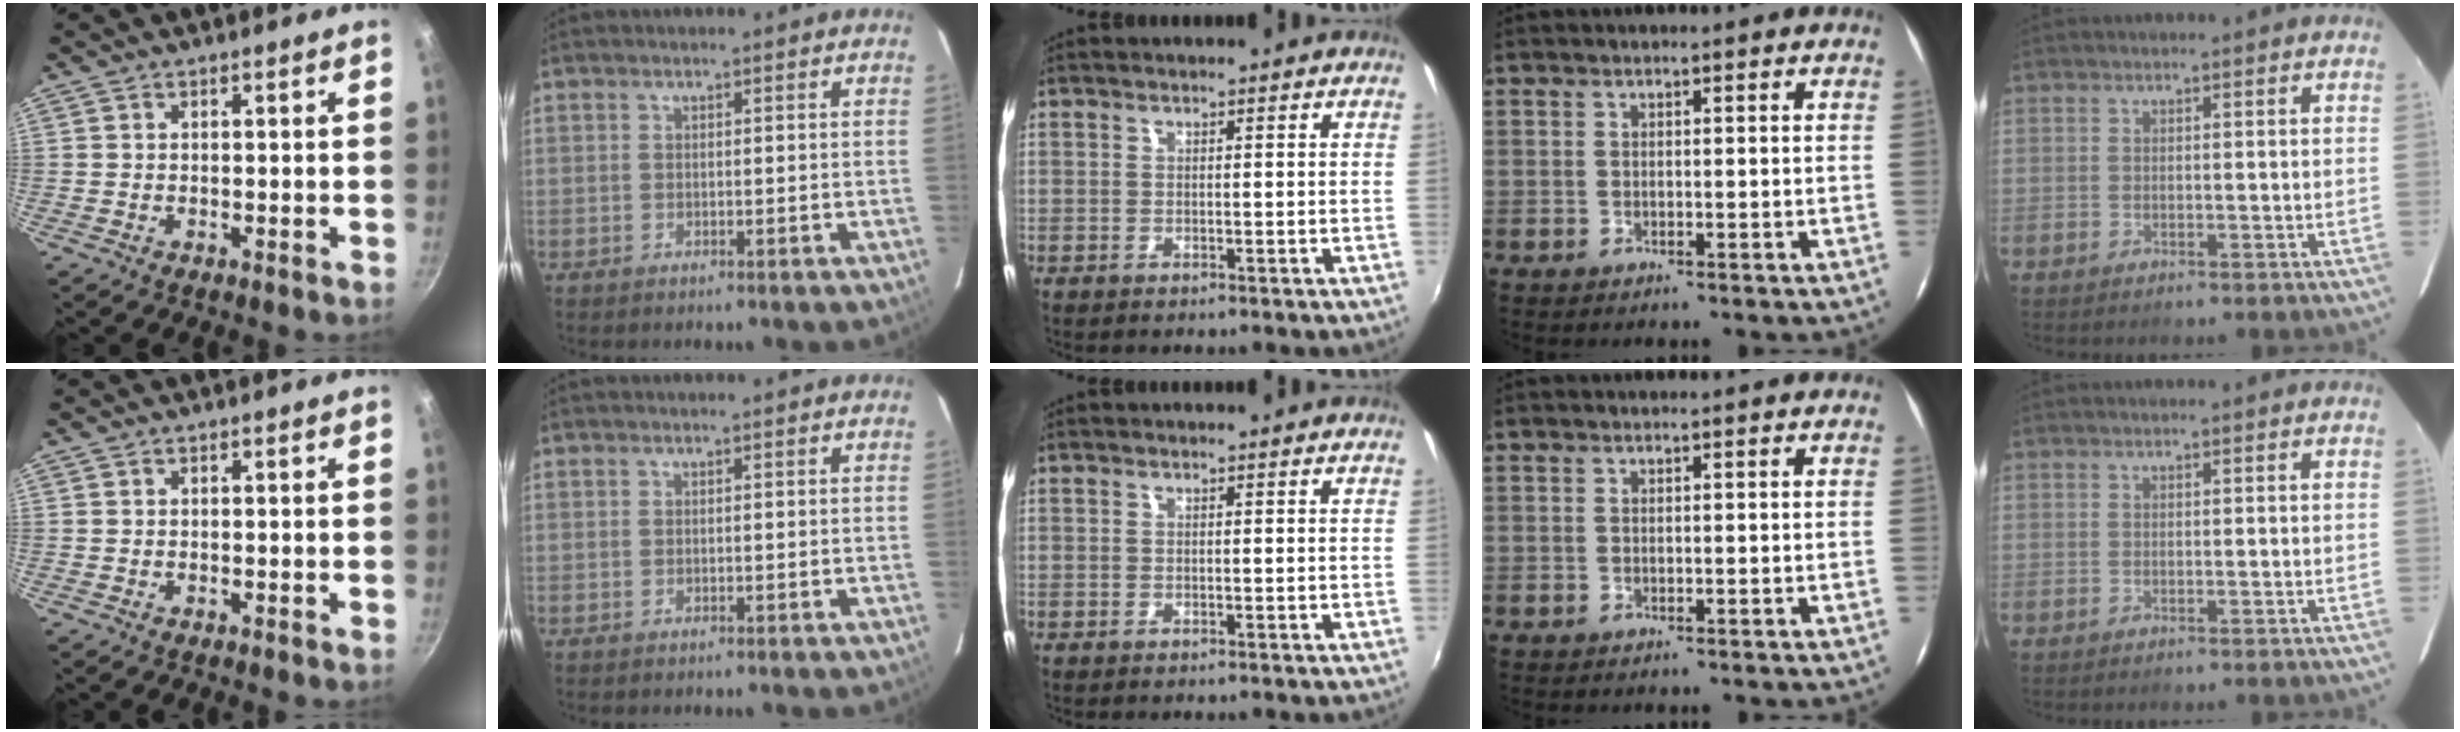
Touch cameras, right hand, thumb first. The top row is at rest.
{}